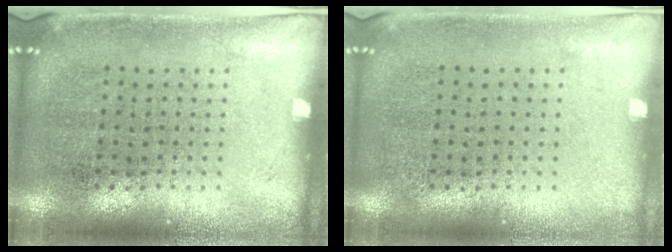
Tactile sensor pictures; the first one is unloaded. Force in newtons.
{"total": 0.0}